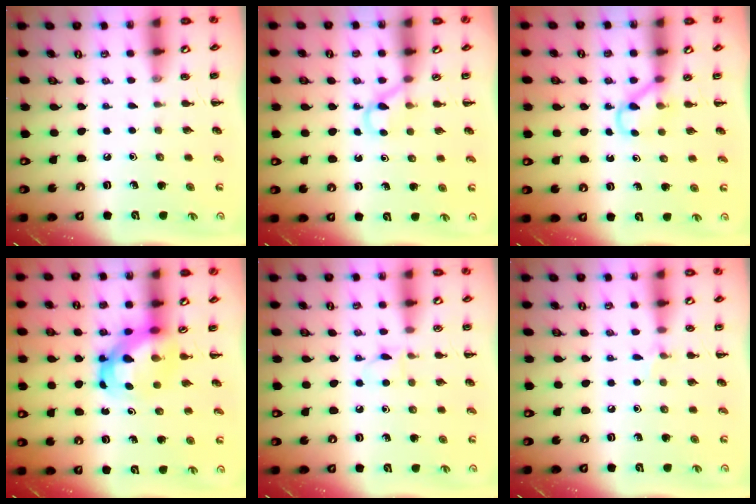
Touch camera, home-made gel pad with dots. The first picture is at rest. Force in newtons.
{"total": 3.0, "press": 2.8, "slide": 1.1}
{"total": 3.6, "press": 3.3, "slide": 1.2}
{"total": 5.0, "press": 4.8, "slide": 1.3}
{"total": 3.7, "press": 3.5, "slide": 1.2}
{"total": 4.4, "press": 4.1, "slide": 1.5}